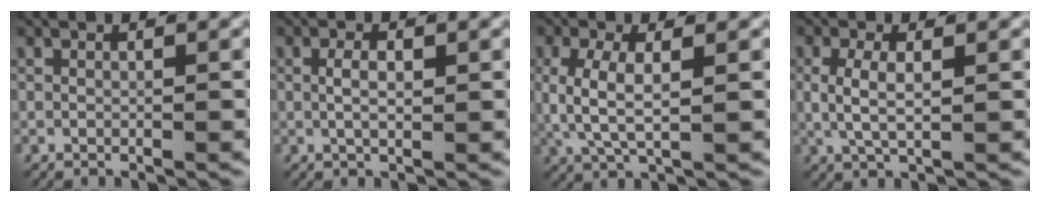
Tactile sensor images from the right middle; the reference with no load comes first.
{"total": 1.9, "force": [0.1, 0.5, 1.8], "torque": [-0.027, -0.003, 0.002]}
{"total": 4.1, "force": [0.4, 1.8, 3.7], "torque": [-0.080, -0.011, 0.017]}
{"total": 3.2, "force": [0.4, 1.3, 2.9], "torque": [-0.060, -0.008, 0.015]}